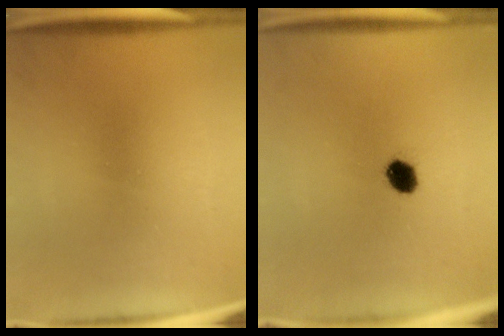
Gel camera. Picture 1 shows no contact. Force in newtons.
{"total": 4.3}